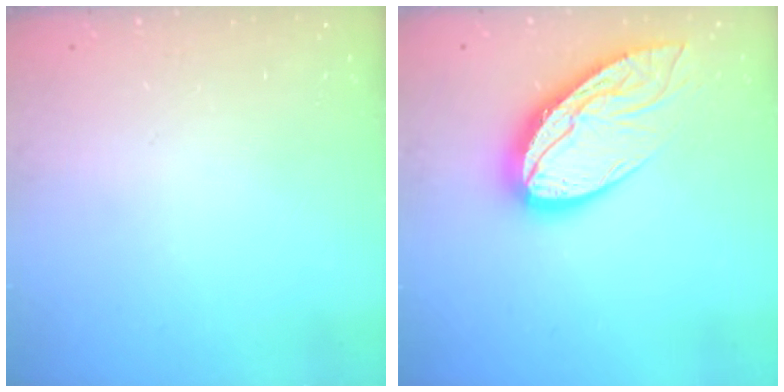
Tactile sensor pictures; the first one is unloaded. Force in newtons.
{"total": 16.8, "press": 16.7, "slide": 1.7}